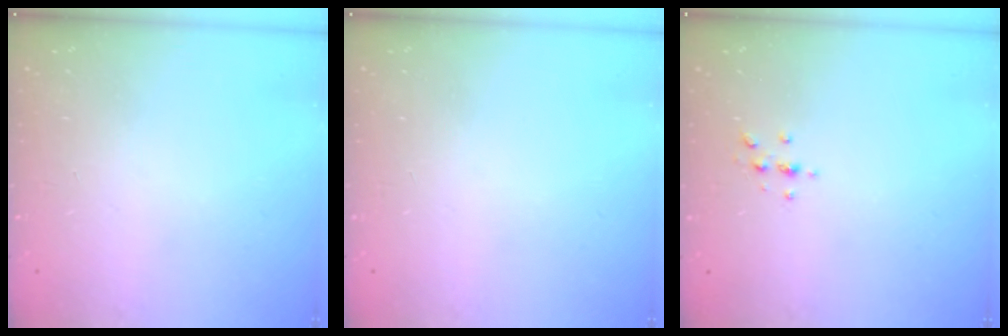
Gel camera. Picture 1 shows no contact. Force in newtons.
{"total": 0.0}
{"total": 2.4, "press": 2.4, "slide": 0.3}